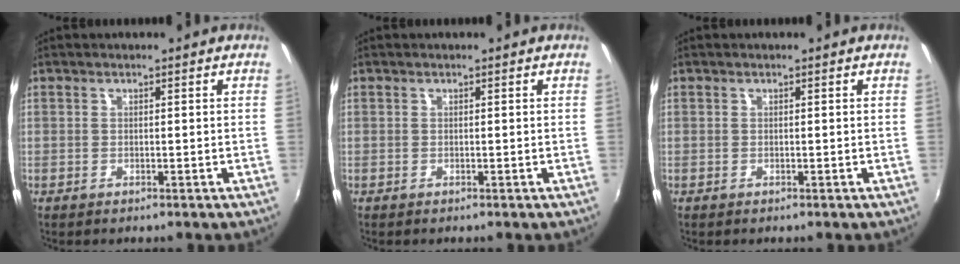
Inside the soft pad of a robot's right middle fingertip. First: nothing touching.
{"total": 0.0}
{"total": 0.0}